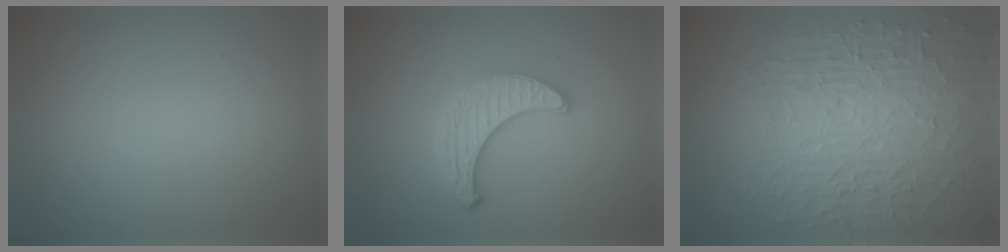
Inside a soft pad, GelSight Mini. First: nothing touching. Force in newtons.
{"total": 3.7, "press": 3.2, "slide": 1.8}
{"total": 10.1, "press": 6.6, "slide": 7.6}